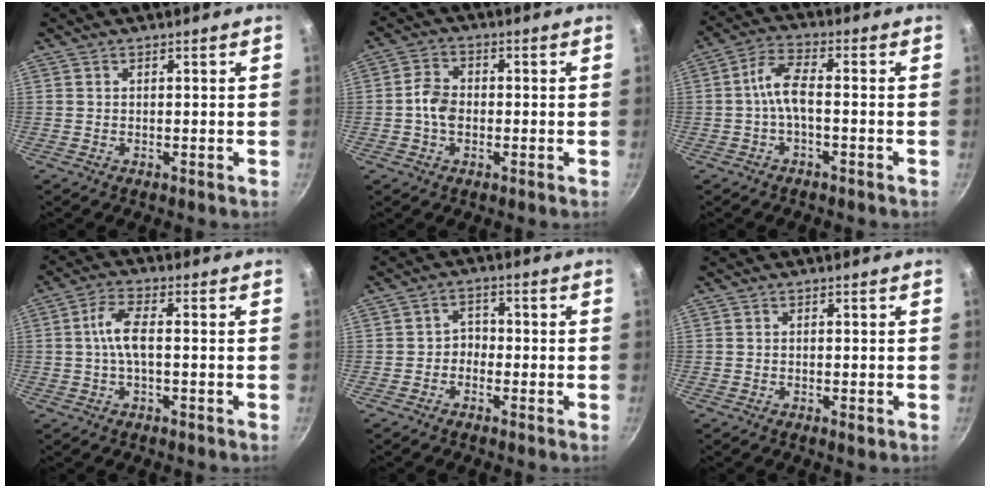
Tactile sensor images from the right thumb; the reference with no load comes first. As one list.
[{"total": 5.1, "force": [-0.9, 3.7, 3.4], "torque": [-0.056, 0.019, -0.024]}, {"total": 5.7, "force": [-1.5, 2.1, 5.1], "torque": [-0.113, 0.028, -0.038]}, {"total": 5.7, "force": [-0.3, 2.1, 5.2], "torque": [-0.120, 0.016, -0.013]}, {"total": 2.9, "force": [-1.2, 2.3, 1.3], "torque": [-0.002, 0.020, -0.027]}, {"total": 1.1, "force": [-0.5, 0.4, 0.9], "torque": [-0.017, 0.000, -0.009]}]